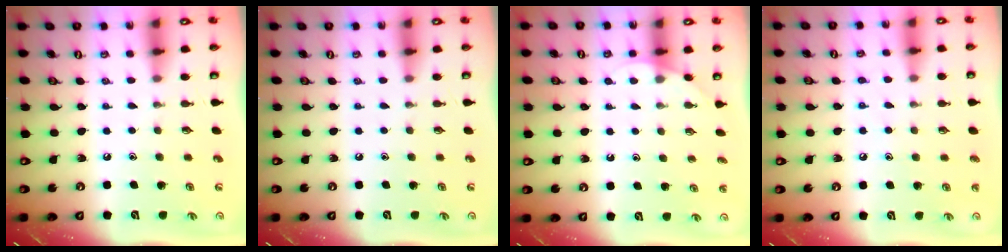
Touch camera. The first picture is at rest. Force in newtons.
{"total": 0.0}
{"total": 2.9, "press": 2.9, "slide": 0.2}
{"total": 6.2, "press": 6.2, "slide": 0.6}